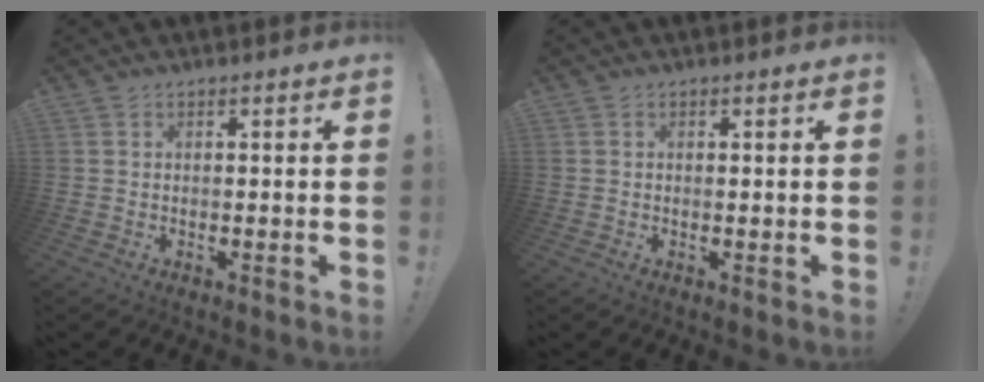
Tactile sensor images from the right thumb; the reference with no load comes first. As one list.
[{"total": 0.0}]